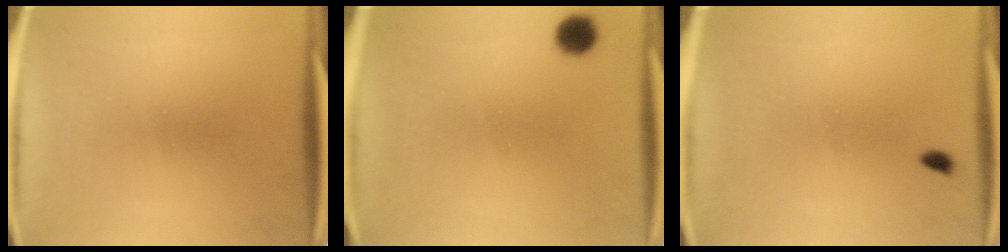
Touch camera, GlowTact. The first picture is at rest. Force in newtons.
{"total": 5.0}
{"total": 0.7}